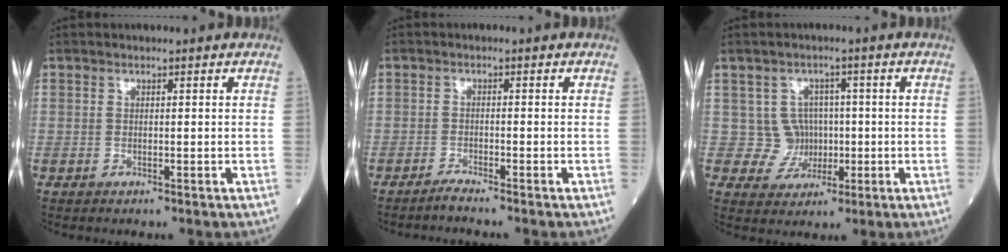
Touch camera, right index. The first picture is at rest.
{"total": 1.8, "force": [-1.7, -0.5, 0.3], "torque": [-0.007, -0.003, -0.036]}
{"total": 4.9, "force": [0.2, 4.9, 0.3], "torque": [0.007, 0.012, 0.008]}